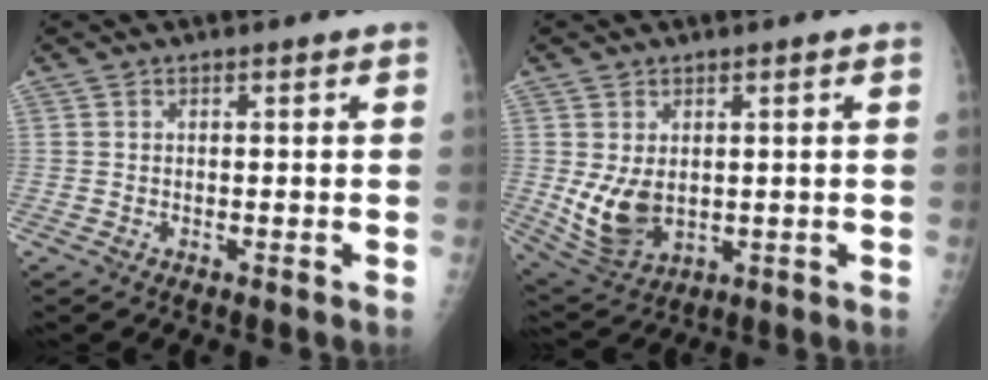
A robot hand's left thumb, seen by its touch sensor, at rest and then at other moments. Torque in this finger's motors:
{"motor_torque": [0.96, 1.12, 0.88, -0.04, 0.10]}